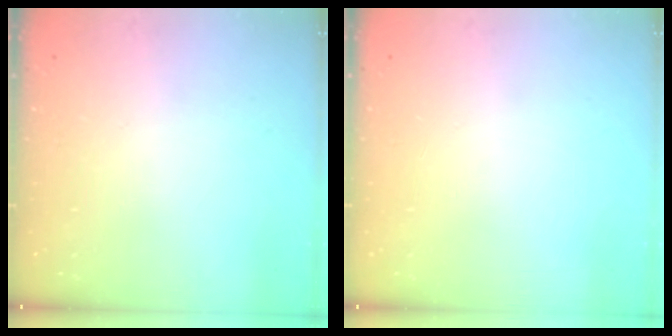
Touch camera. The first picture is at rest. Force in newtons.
{"total": 0.0}